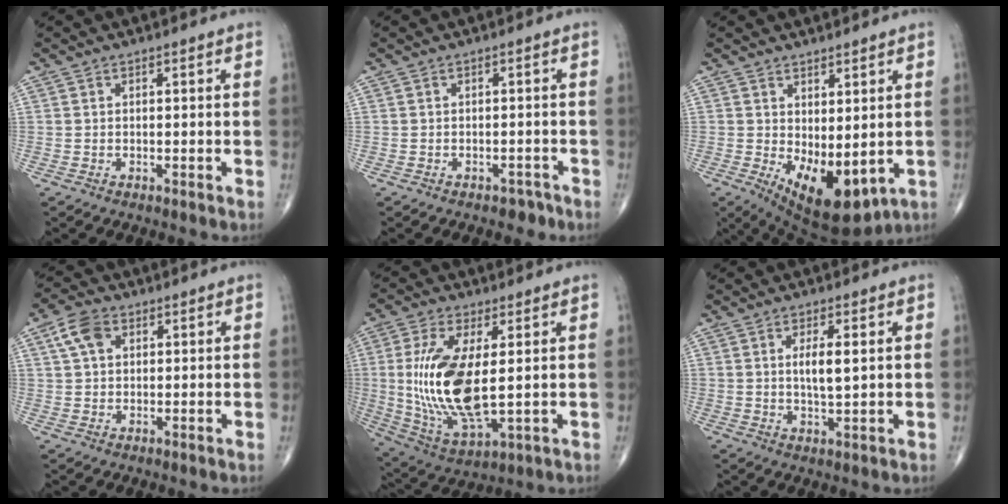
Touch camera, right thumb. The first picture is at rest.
{"total": 2.0, "force": [-1.4, 1.3, 0.6], "torque": [-0.001, 0.010, -0.017]}
{"total": 11.5, "force": [-1.4, 5.5, 10.0], "torque": [-0.143, -0.020, 0.003]}
{"total": 5.7, "force": [2.2, 3.8, 3.7], "torque": [-0.066, 0.007, 0.039]}
{"total": 17.3, "force": [1.1, 7.0, 15.8], "torque": [-0.328, -0.019, 0.035]}
{"total": 5.1, "force": [1.2, 1.3, 4.8], "torque": [-0.085, -0.011, 0.023]}